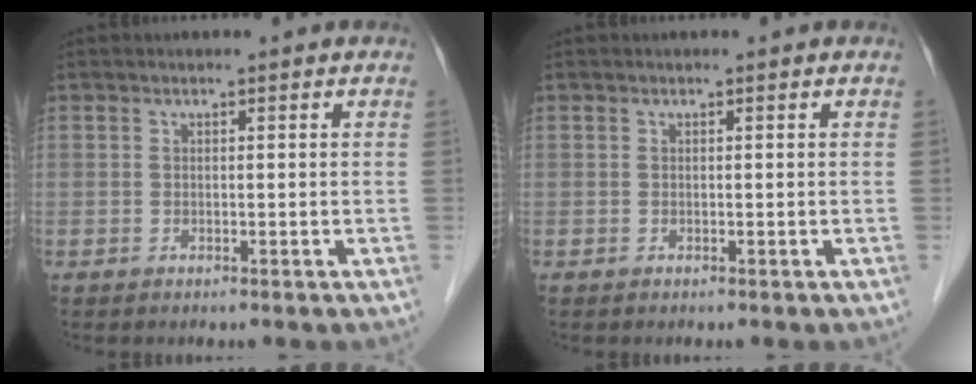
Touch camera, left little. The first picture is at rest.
{"total": 0.0}